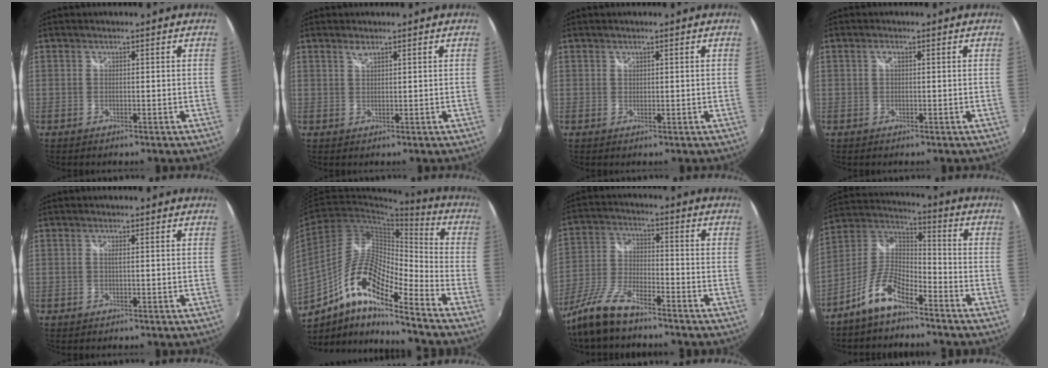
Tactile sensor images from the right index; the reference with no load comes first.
{"total": 1.4, "force": [1.0, 0.4, 0.8], "torque": [-0.014, 0.002, 0.018]}
{"total": 0.6, "force": [0.4, 0.3, 0.1], "torque": [0.000, 0.000, 0.007]}
{"total": 1.0, "force": [0.3, 0.3, 0.9], "torque": [-0.017, 0.003, 0.001]}
{"total": 0.7, "force": [-0.1, -0.2, 0.7], "torque": [-0.010, 0.000, -0.003]}
{"total": 15.5, "force": [-8.6, 3.7, 12.3], "torque": [-0.227, -0.001, -0.169]}
{"total": 10.6, "force": [-8.0, 2.7, 6.3], "torque": [-0.137, -0.008, -0.160]}
{"total": 9.8, "force": [-6.5, 3.4, 6.5], "torque": [-0.152, 0.023, -0.127]}